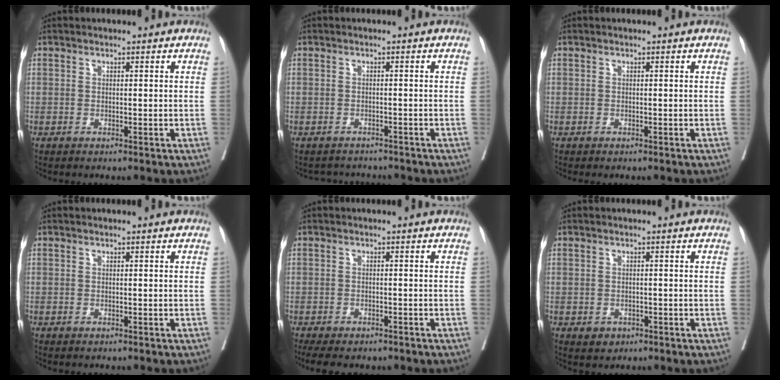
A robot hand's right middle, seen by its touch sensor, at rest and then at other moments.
{"total": 3.4, "force": [-3.4, 0.7, -0.4], "torque": [0.013, -0.001, -0.046]}
{"total": 0.0}
{"total": 0.6, "force": [-0.5, 0.2, 0.1], "torque": [-0.003, -0.001, -0.010]}
{"total": 8.9, "force": [-7.2, 3.1, 4.1], "torque": [-0.061, -0.004, -0.093]}
{"total": 1.9, "force": [-0.9, 1.5, 0.6], "torque": [-0.008, 0.003, -0.005]}